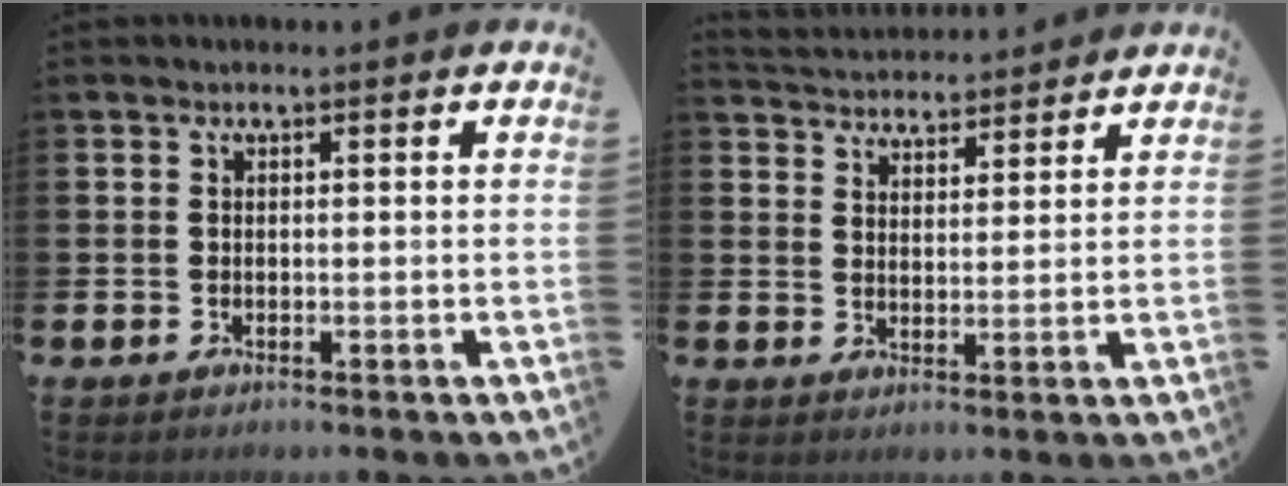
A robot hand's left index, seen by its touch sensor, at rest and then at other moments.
{"total": 4.2, "force": [4.2, 0.6, -0.4], "torque": [-0.015, -0.024, 0.076]}